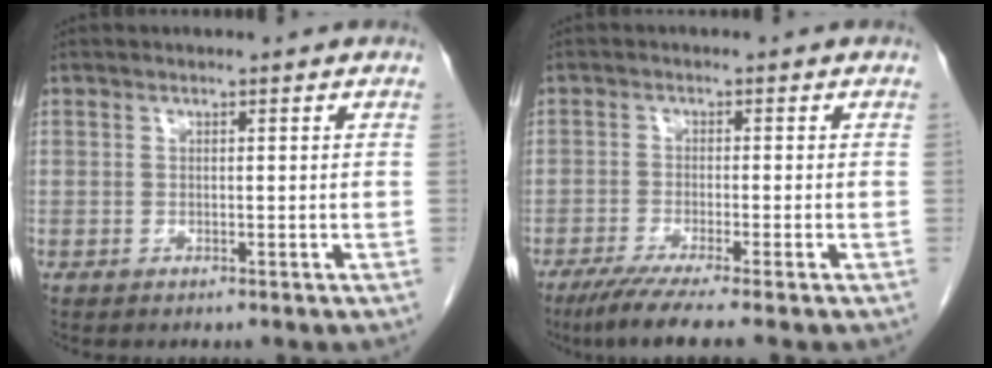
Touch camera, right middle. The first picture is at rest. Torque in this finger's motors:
{"motor_torque": [0.92, -0.73, 0.10, 0.07]}